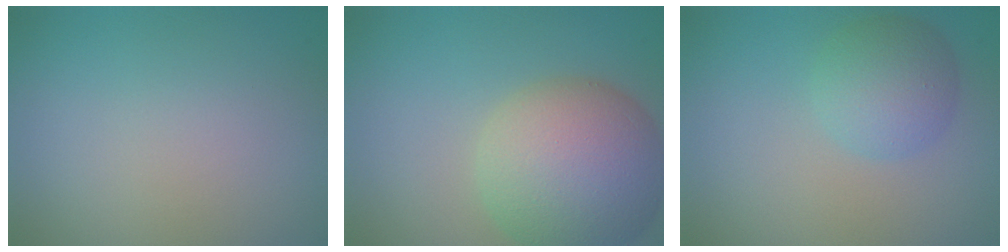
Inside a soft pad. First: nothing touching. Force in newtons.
{"total": 9.0, "press": 9.0, "slide": 0.5}
{"total": 3.5, "press": 3.5, "slide": 0.2}